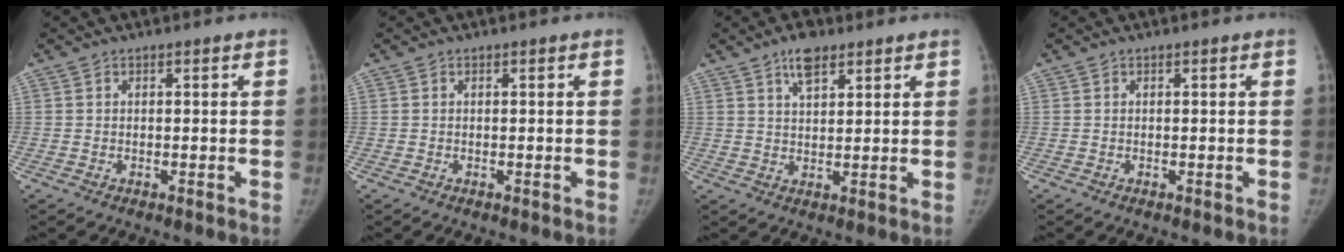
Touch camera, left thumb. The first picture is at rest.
{"total": 0.0}
{"total": 5.3, "force": [3.5, 2.4, 3.2], "torque": [-0.042, -0.016, 0.059]}
{"total": 0.0}